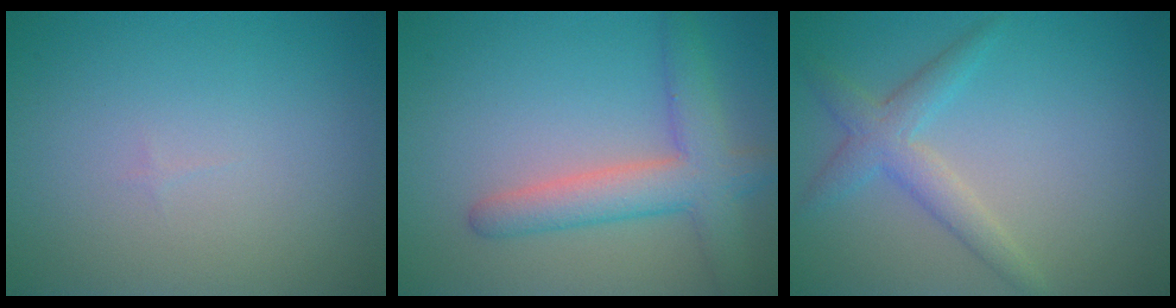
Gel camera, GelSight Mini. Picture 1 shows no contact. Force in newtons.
{"total": 4.9, "press": 4.9, "slide": 0.3}
{"total": 2.9, "press": 2.9, "slide": 0.2}